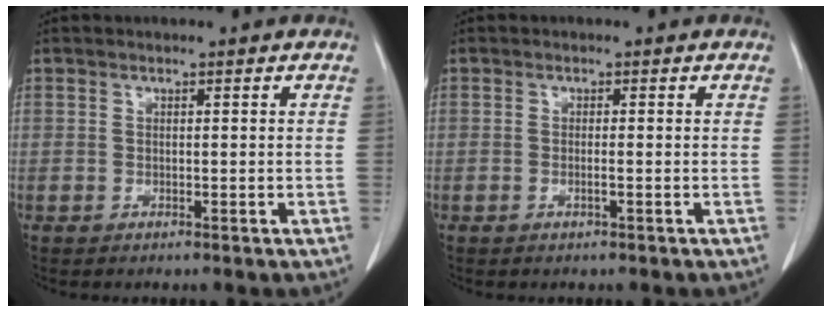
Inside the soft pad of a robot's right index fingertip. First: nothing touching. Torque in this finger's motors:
{"motor_torque": [-0.07, 0.07, -0.06, -0.01]}